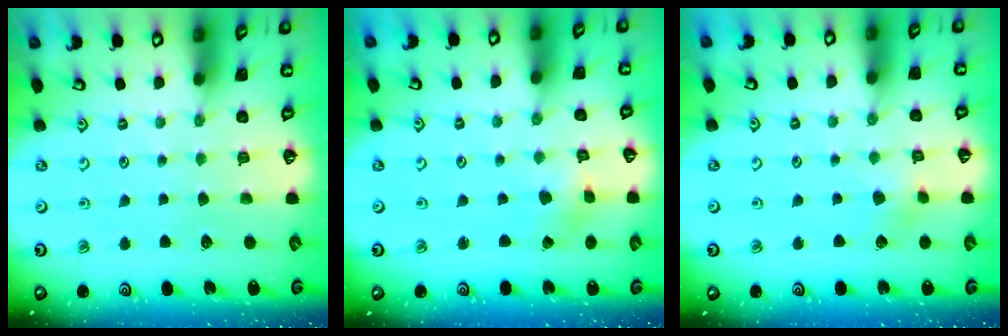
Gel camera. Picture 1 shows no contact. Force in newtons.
{"total": 1.3, "press": 1.3, "slide": 0.2}
{"total": 3.2, "press": 3.1, "slide": 0.5}